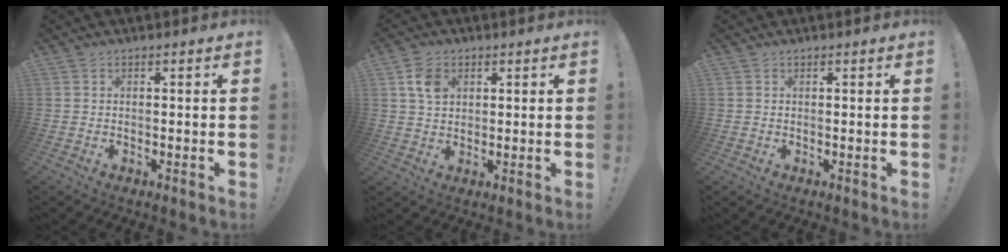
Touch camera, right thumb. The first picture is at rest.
{"total": 6.5, "force": [2.6, 4.8, 3.6], "torque": [-0.060, 0.003, 0.052]}
{"total": 1.4, "force": [0.5, 1.3, 0.0], "torque": [0.003, -0.005, 0.007]}